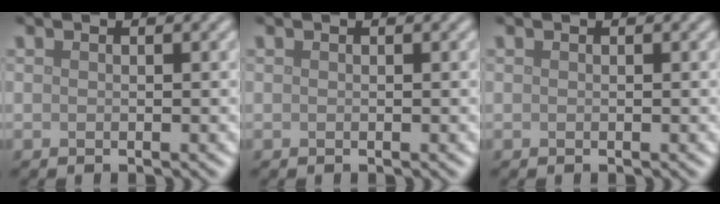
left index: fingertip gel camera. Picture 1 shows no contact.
{"total": 0.0}
{"total": 0.0}